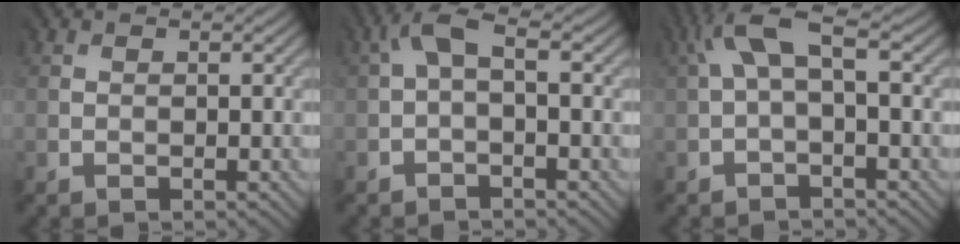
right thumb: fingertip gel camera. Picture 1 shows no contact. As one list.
[{"total": 3.4, "force": [0.0, 1.7, 3.0], "torque": [-0.075, 0.013, -0.007]}, {"total": 5.7, "force": [0.9, 2.3, 5.2], "torque": [-0.118, 0.019, 0.006]}]